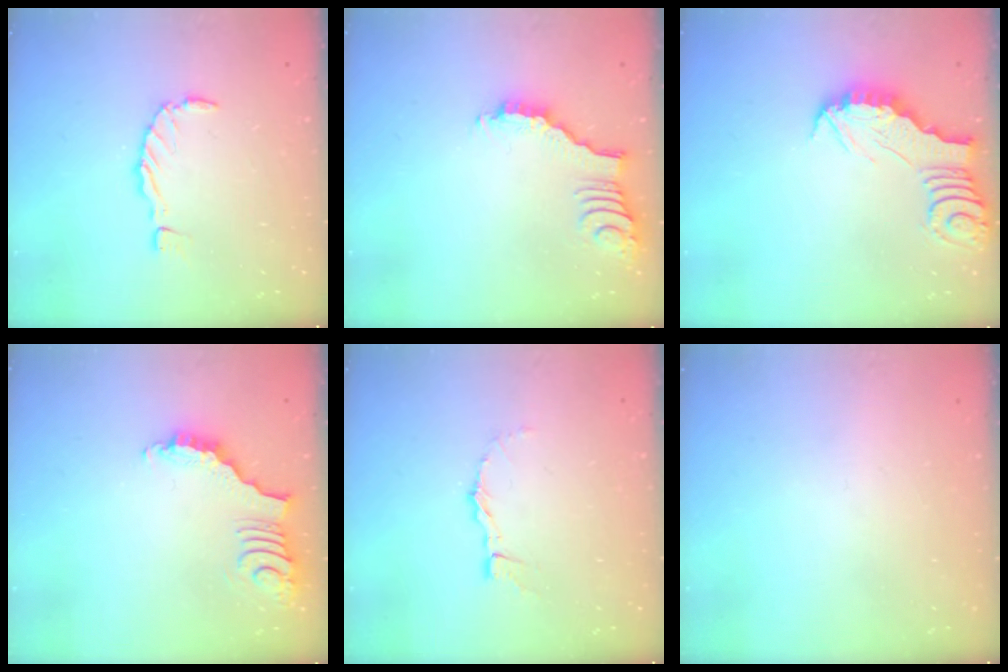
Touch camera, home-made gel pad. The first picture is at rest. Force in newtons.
{"total": 3.7, "press": 3.7, "slide": 0.4}
{"total": 3.0, "press": 3.0, "slide": 0.2}
{"total": 3.6, "press": 3.6, "slide": 0.7}
{"total": 1.6, "press": 1.6, "slide": 0.1}
{"total": 0.0}